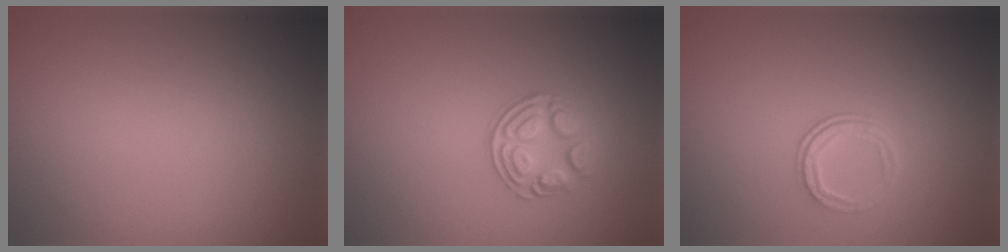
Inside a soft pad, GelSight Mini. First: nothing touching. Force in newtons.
{"total": 2.9, "press": 2.5, "slide": 1.4}
{"total": 1.7, "press": 1.1, "slide": 1.4}